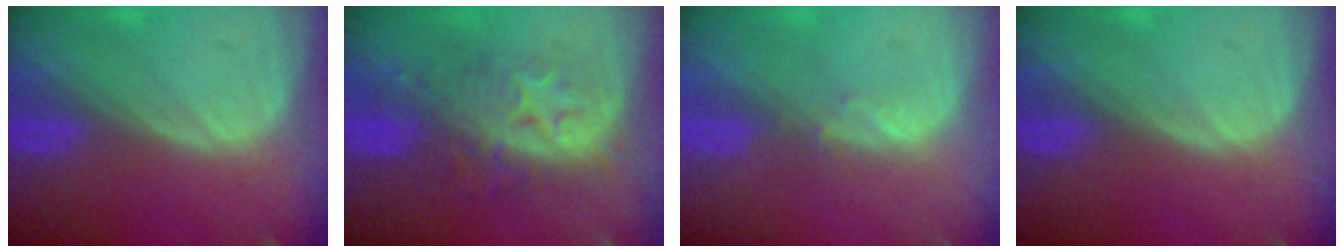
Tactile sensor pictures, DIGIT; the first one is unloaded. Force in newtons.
{"total": 8.3, "press": 8.0, "slide": 2.2}
{"total": 1.1, "press": 1.0, "slide": 0.4}
{"total": 0.0}